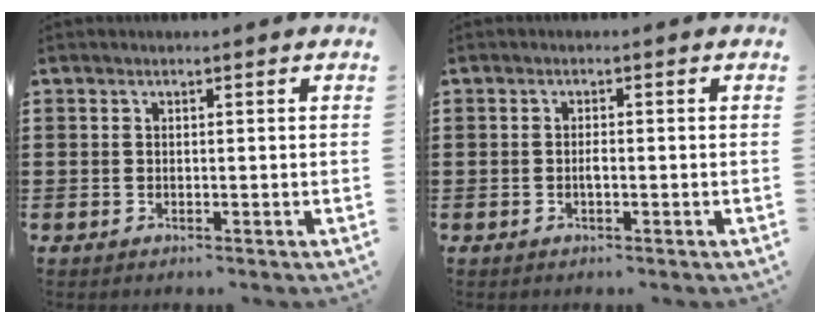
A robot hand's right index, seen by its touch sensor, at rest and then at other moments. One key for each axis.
{"total": 1.1, "fx": -0.3, "fy": 0.2, "fz": 1.0, "tx": -0.020, "ty": -0.001, "tz": -0.006}